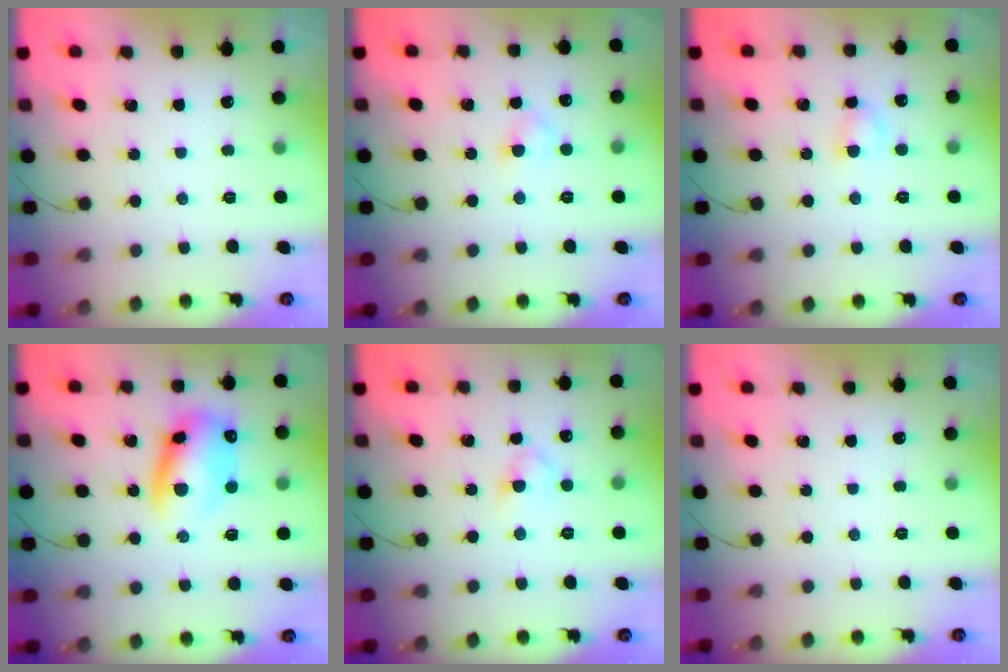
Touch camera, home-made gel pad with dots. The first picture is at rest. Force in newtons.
{"total": 2.8, "press": 2.5, "slide": 1.2}
{"total": 3.5, "press": 3.2, "slide": 1.4}
{"total": 11.7, "press": 11.4, "slide": 2.7}
{"total": 2.9, "press": 2.6, "slide": 1.3}
{"total": 0.0}